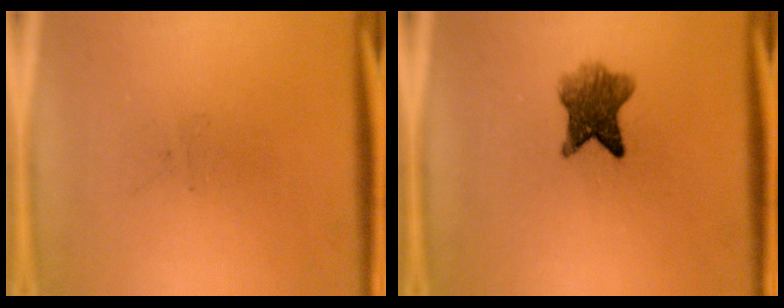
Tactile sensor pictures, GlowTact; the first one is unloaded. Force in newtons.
{"total": 5.9}